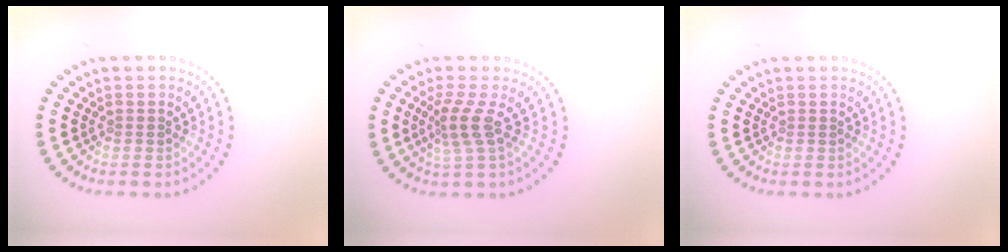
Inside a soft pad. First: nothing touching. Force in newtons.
{"total": 2.6, "press": 1.8, "slide": 1.8}
{"total": 0.0}